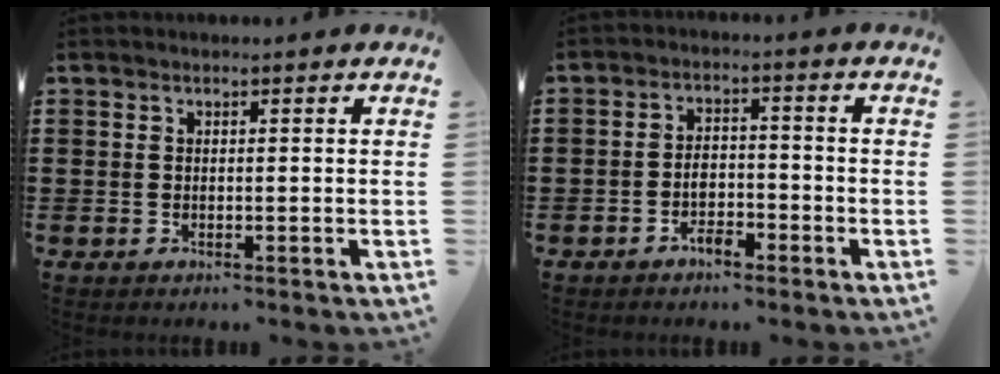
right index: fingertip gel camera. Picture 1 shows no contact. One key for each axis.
{"total": 3.5, "fx": -2.2, "fy": 1.7, "fz": 2.1, "tx": -0.040, "ty": 0.006, "tz": -0.044}